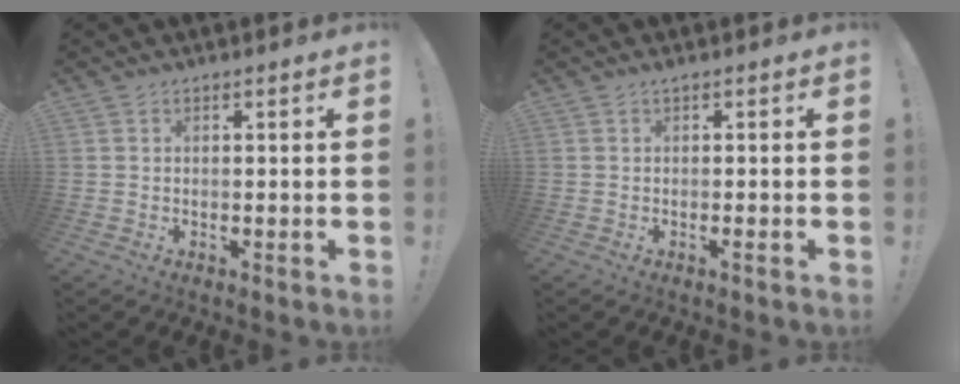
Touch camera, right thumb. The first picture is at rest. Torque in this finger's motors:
{"motor_torque": [-0.16, -0.02, 0.13, 0.04, -0.02]}